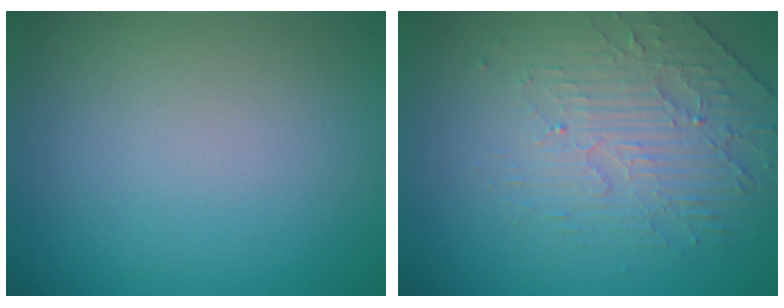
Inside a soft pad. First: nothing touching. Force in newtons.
{"total": 4.5, "press": 3.3, "slide": 3.1}